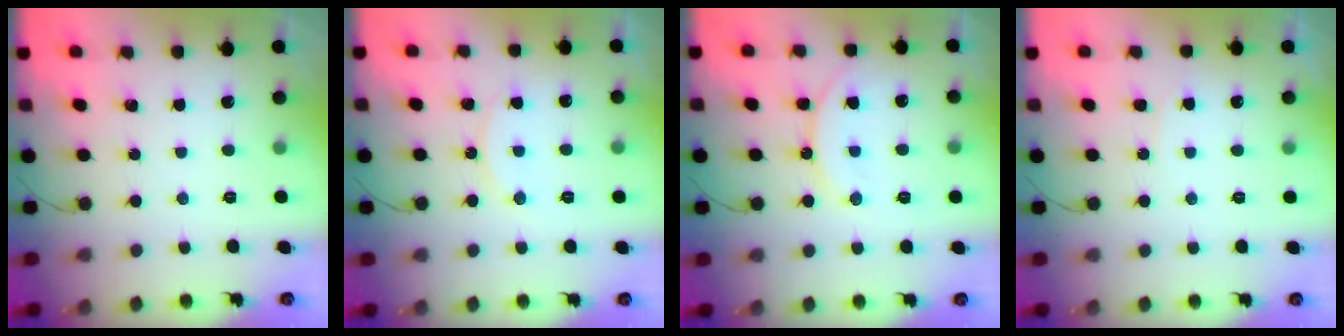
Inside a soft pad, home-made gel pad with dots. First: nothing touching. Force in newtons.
{"total": 8.8, "press": 8.8, "slide": 0.6}
{"total": 12.2, "press": 12.1, "slide": 1.3}
{"total": 5.2, "press": 5.2, "slide": 0.5}